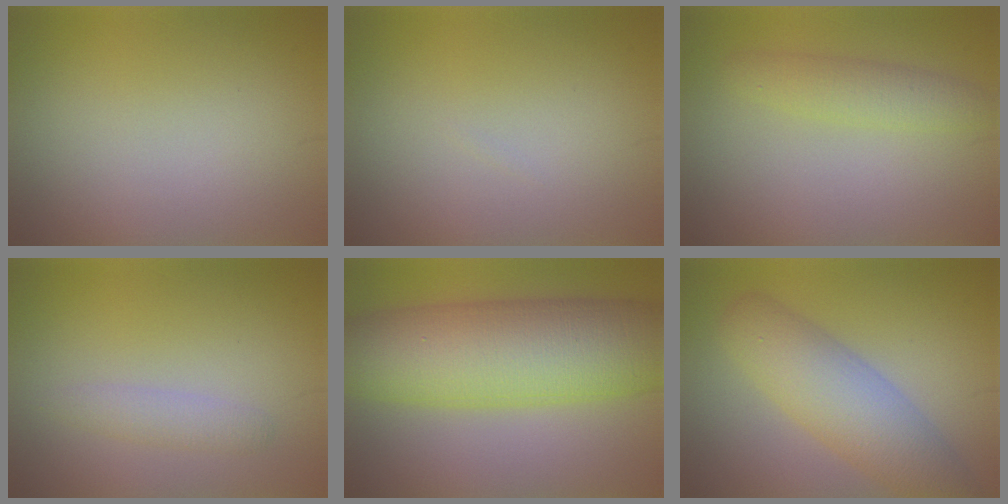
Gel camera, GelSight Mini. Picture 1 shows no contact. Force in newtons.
{"total": 0.0}
{"total": 2.4, "press": 2.4, "slide": 0.1}
{"total": 1.6, "press": 1.6, "slide": 0.0}
{"total": 12.2, "press": 12.2, "slide": 0.1}
{"total": 6.4, "press": 6.4, "slide": 0.3}